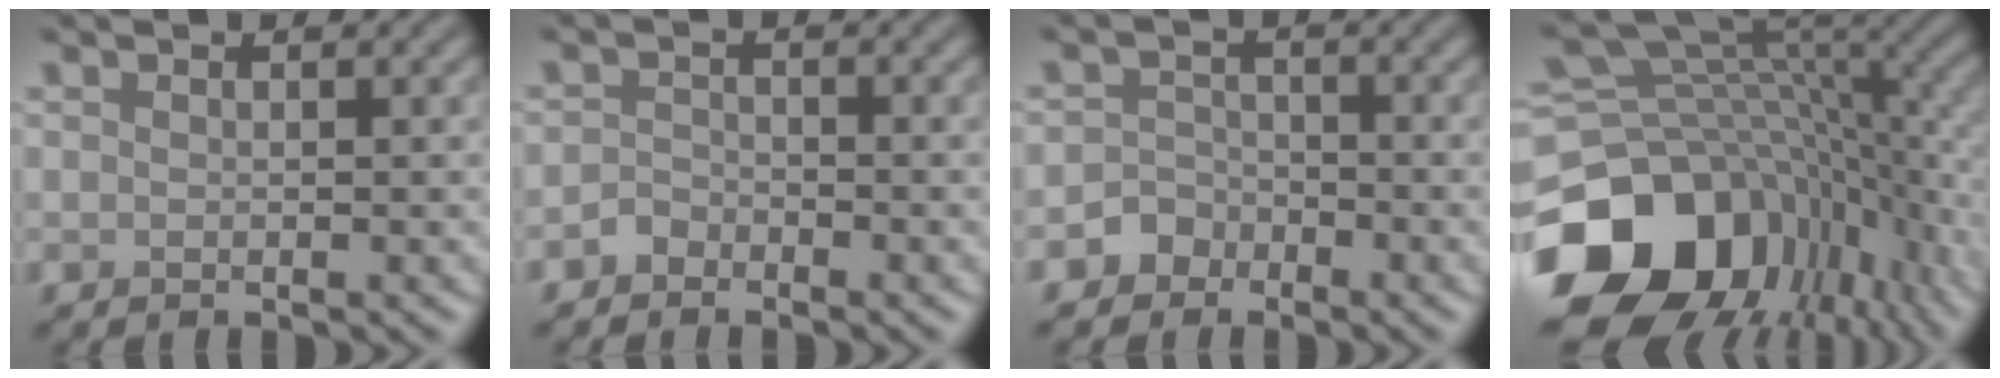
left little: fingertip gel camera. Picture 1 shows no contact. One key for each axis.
{"total": 1.3, "fx": -1.1, "fy": 0.7, "fz": 0.2, "tx": -0.001, "ty": 0.006, "tz": -0.024}
{"total": 2.0, "fx": -1.3, "fy": 1.5, "fz": 0.1, "tx": 0.015, "ty": 0.010, "tz": -0.033}
{"total": 17.1, "fx": -6.5, "fy": 12.4, "fz": 9.9, "tx": -0.208, "ty": -0.027, "tz": -0.093}